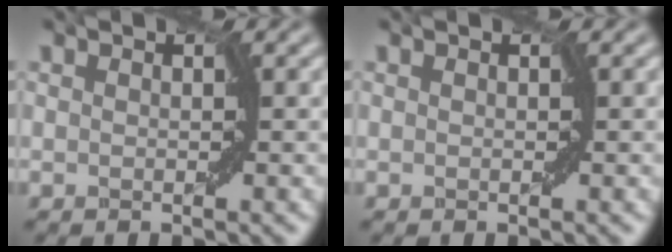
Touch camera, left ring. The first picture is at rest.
{"total": 0.0}